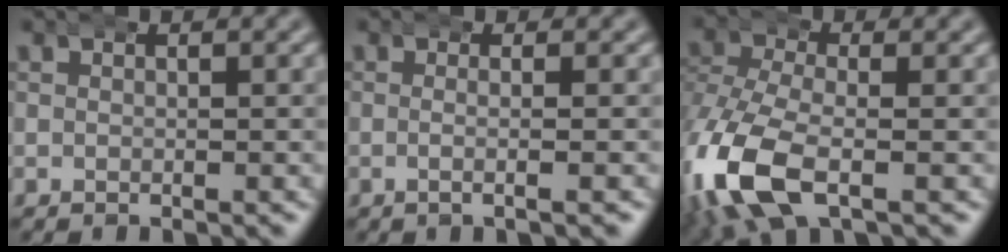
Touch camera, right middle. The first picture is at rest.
{"total": 2.1, "force": [-0.7, -0.2, 2.0], "torque": [-0.038, 0.002, -0.012]}
{"total": 8.0, "force": [-2.4, 5.0, 5.8], "torque": [-0.168, -0.040, -0.020]}